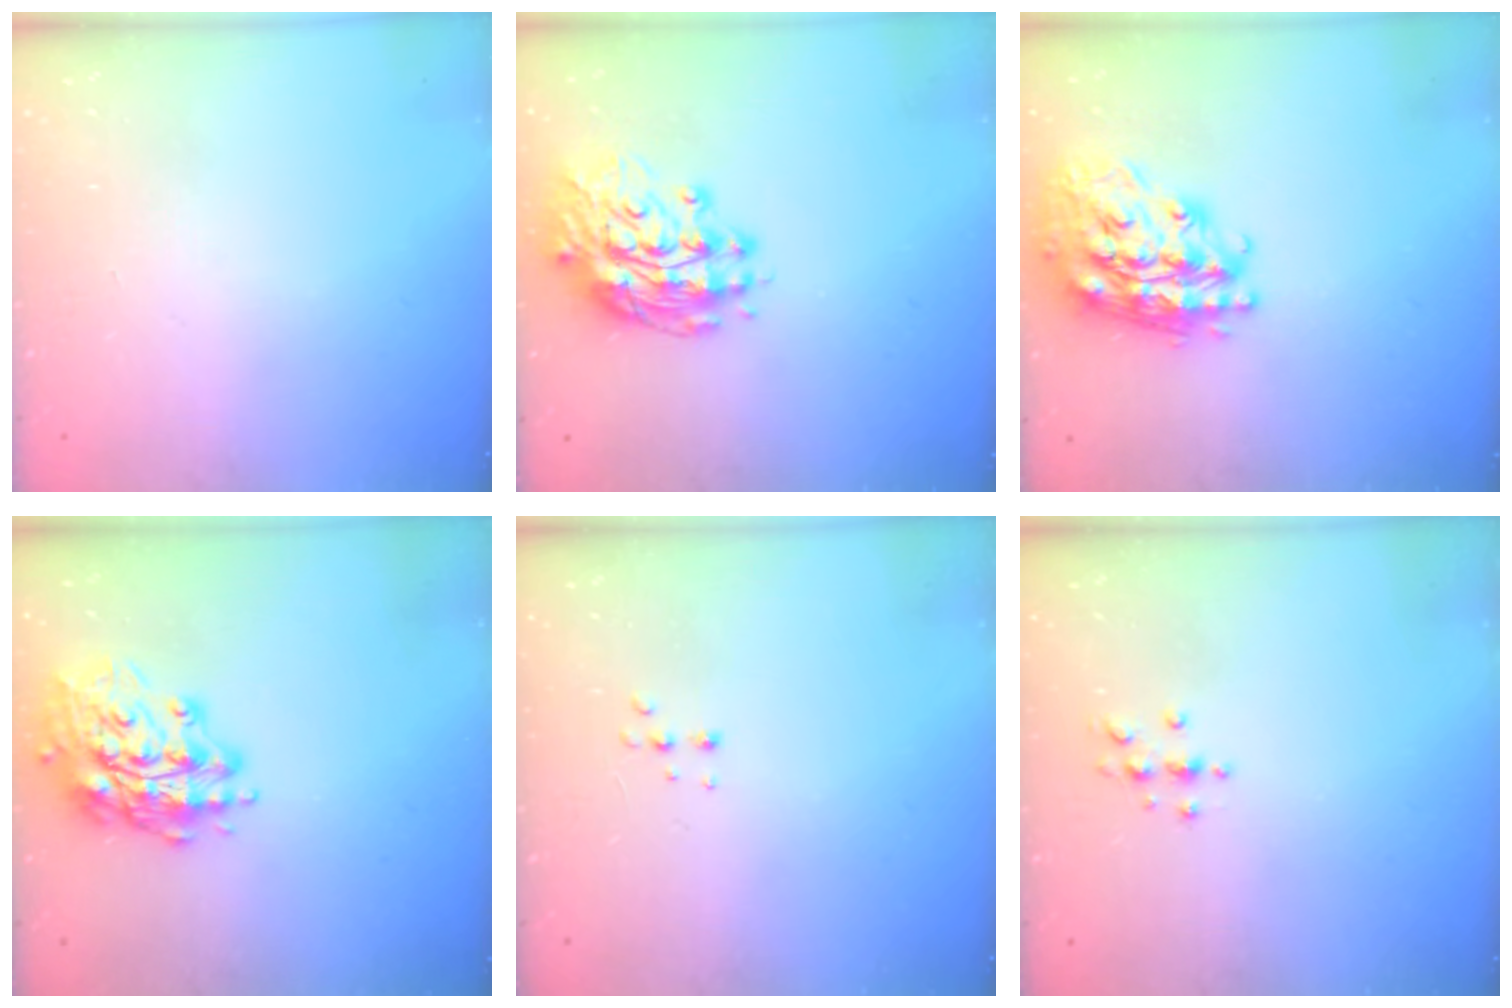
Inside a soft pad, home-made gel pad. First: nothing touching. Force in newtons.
{"total": 14.0, "press": 14.0, "slide": 1.3}
{"total": 22.6, "press": 22.6, "slide": 1.8}
{"total": 15.7, "press": 15.6, "slide": 2.4}
{"total": 3.8, "press": 3.7, "slide": 0.8}
{"total": 3.3, "press": 3.3, "slide": 0.4}